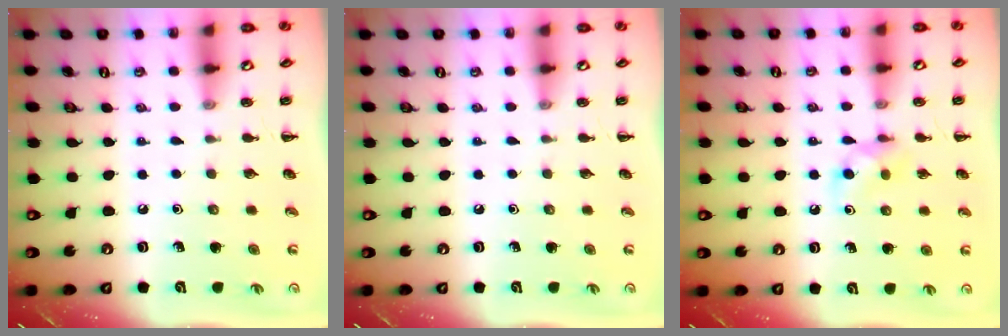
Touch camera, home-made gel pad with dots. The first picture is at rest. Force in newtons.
{"total": 0.0}
{"total": 5.5, "press": 5.2, "slide": 1.8}